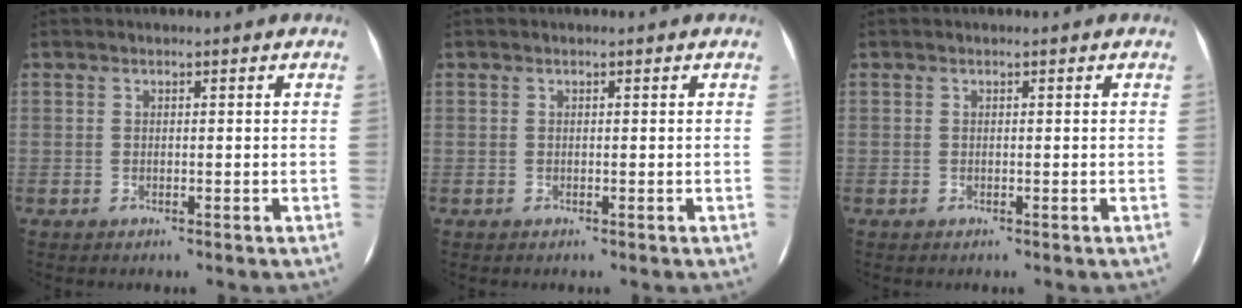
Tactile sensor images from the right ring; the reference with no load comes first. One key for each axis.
{"total": 0.0}
{"total": 0.0}